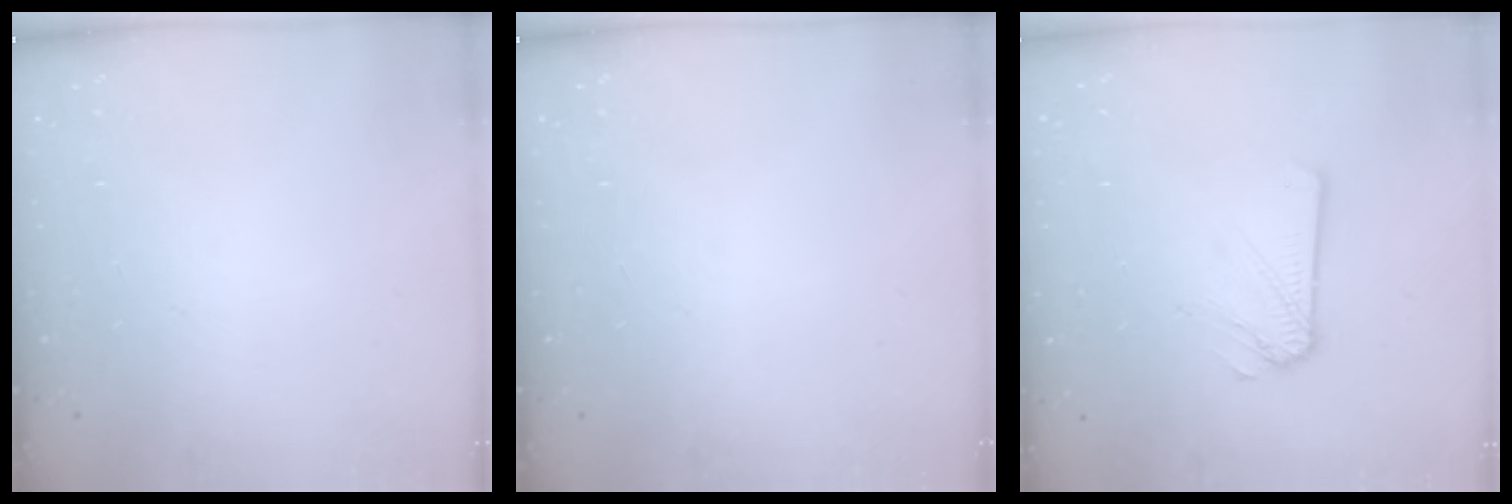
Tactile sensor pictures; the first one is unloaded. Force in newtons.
{"total": 0.0}
{"total": 2.5, "press": 2.5, "slide": 0.1}